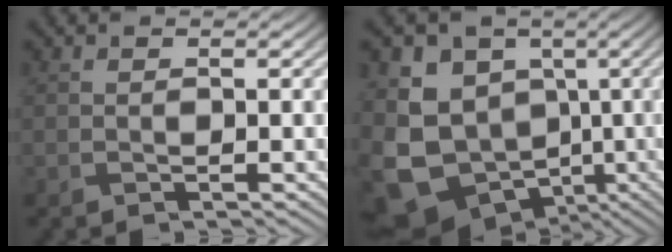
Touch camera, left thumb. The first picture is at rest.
{"total": 15.3, "force": [-3.5, 12.9, 7.6], "torque": [-0.210, -0.027, -0.054]}